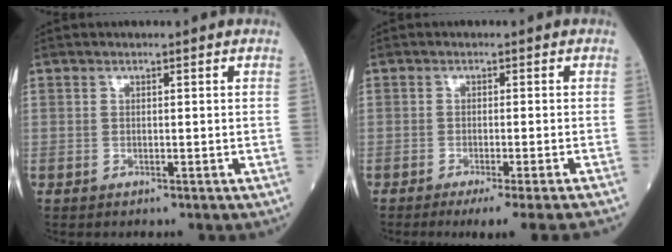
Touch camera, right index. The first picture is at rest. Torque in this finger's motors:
{"motor_torque": [-0.44, -0.56, 0.26, 0.07]}